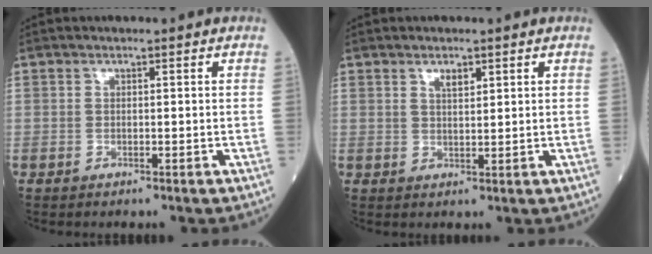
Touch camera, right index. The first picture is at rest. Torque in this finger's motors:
{"motor_torque": [-0.01, 0.02, 0.00, 0.02]}